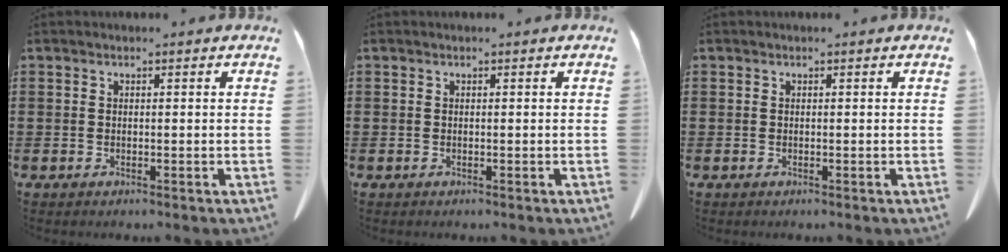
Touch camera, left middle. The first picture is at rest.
{"total": 0.0}
{"total": 0.0}